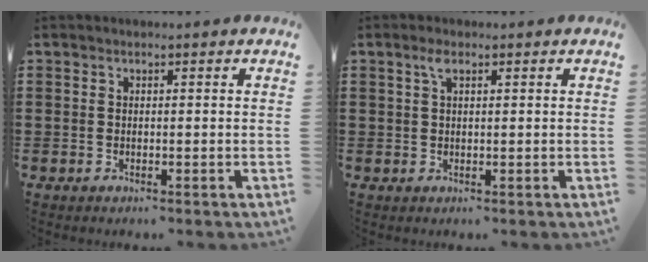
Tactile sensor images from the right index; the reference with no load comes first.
{"total": 2.0, "force": [0.9, 0.7, 1.6], "torque": [-0.036, 0.005, 0.016]}